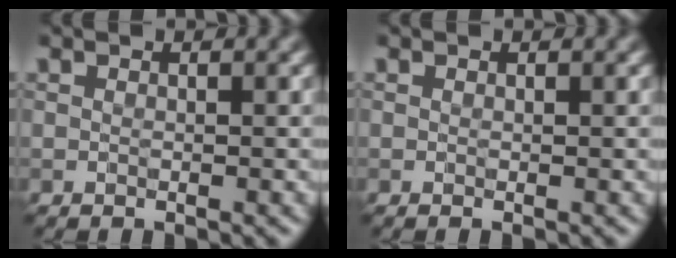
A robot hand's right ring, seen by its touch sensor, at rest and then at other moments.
{"total": 0.0}